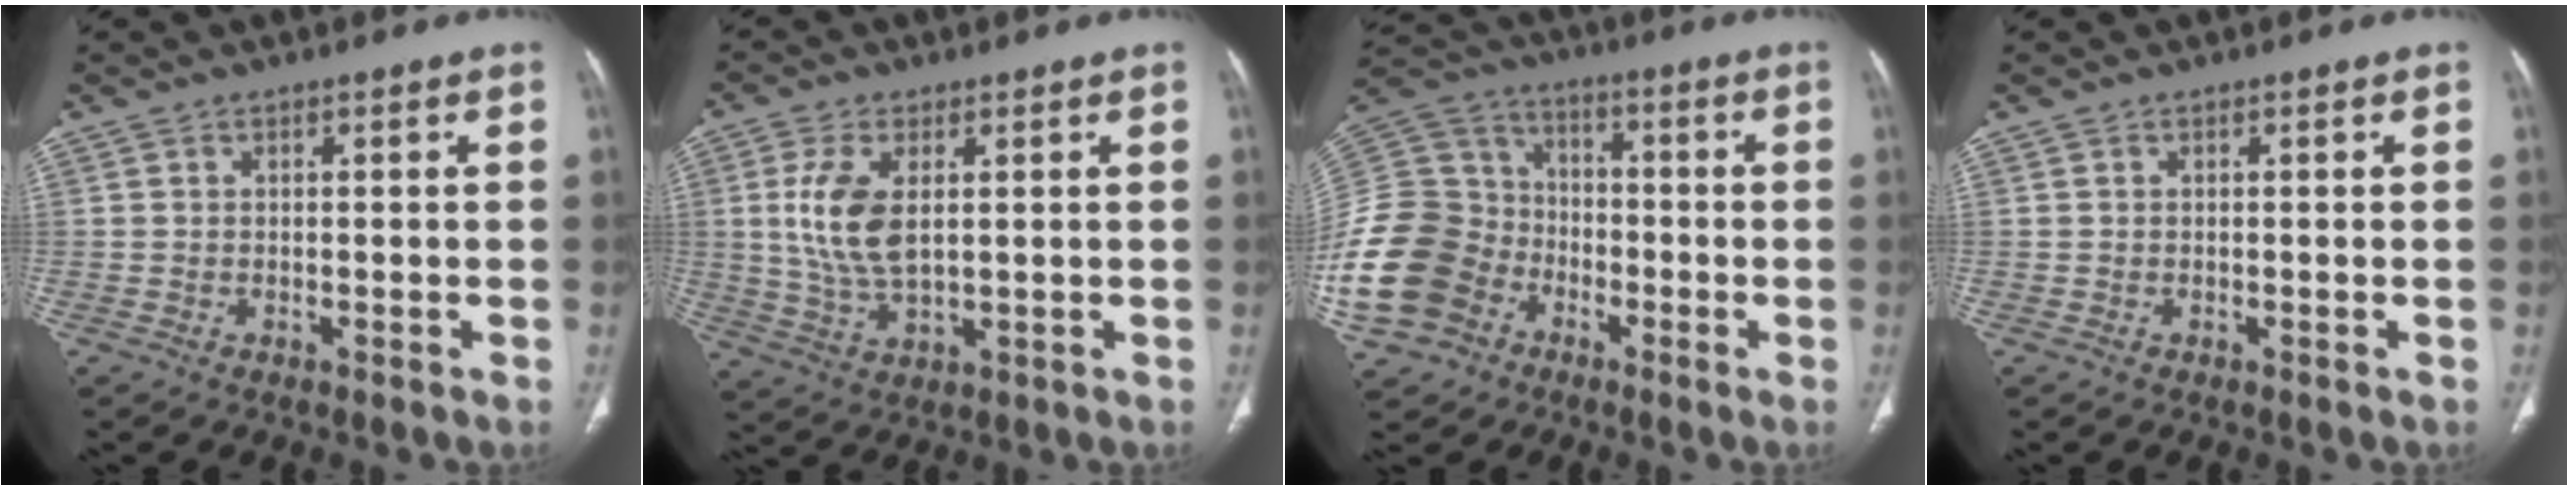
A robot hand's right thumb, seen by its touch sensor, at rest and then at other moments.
{"total": 9.8, "force": [1.9, 5.0, 8.2], "torque": [-0.174, -0.010, 0.044]}
{"total": 22.1, "force": [-8.5, 17.6, 10.3], "torque": [-0.242, 0.059, -0.154]}
{"total": 0.0}